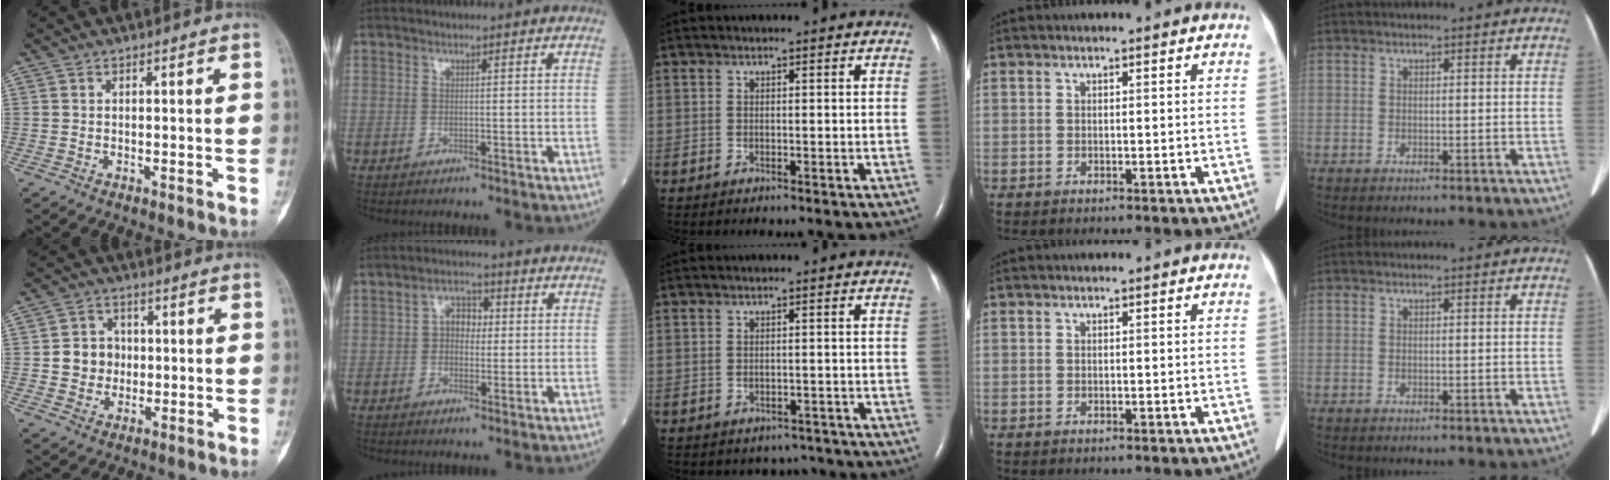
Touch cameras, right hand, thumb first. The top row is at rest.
{"thumb": {"total": 6.5, "force": [0.0, 6.0, 2.6], "torque": [-0.012, 0.008, -0.005]}, "index": {"total": 4.1, "force": [0.3, 2.7, 3.0], "torque": [-0.050, 0.017, 0.004]}, "middle": {"total": 3.5, "force": [-3.0, 1.8, -0.3], "torque": [0.007, 0.013, -0.036]}}